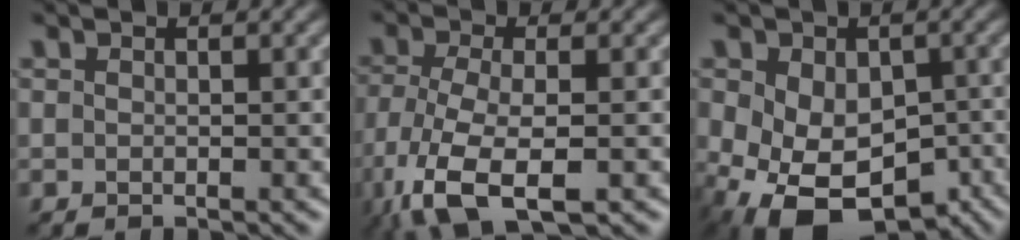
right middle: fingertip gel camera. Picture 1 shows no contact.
{"total": 7.9, "force": [-3.9, 3.1, 6.1], "torque": [-0.140, -0.018, -0.076]}
{"total": 11.2, "force": [-3.8, 7.4, 7.5], "torque": [-0.134, -0.042, -0.046]}